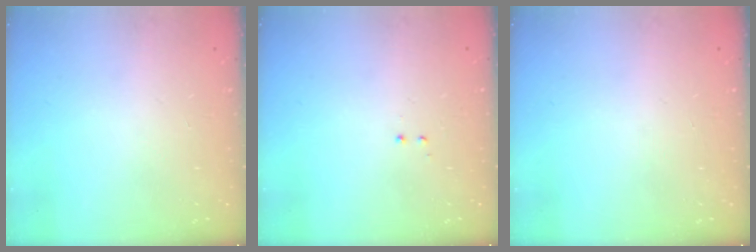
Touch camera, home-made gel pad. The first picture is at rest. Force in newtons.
{"total": 0.5, "press": 0.5, "slide": 0.3}
{"total": 0.0}